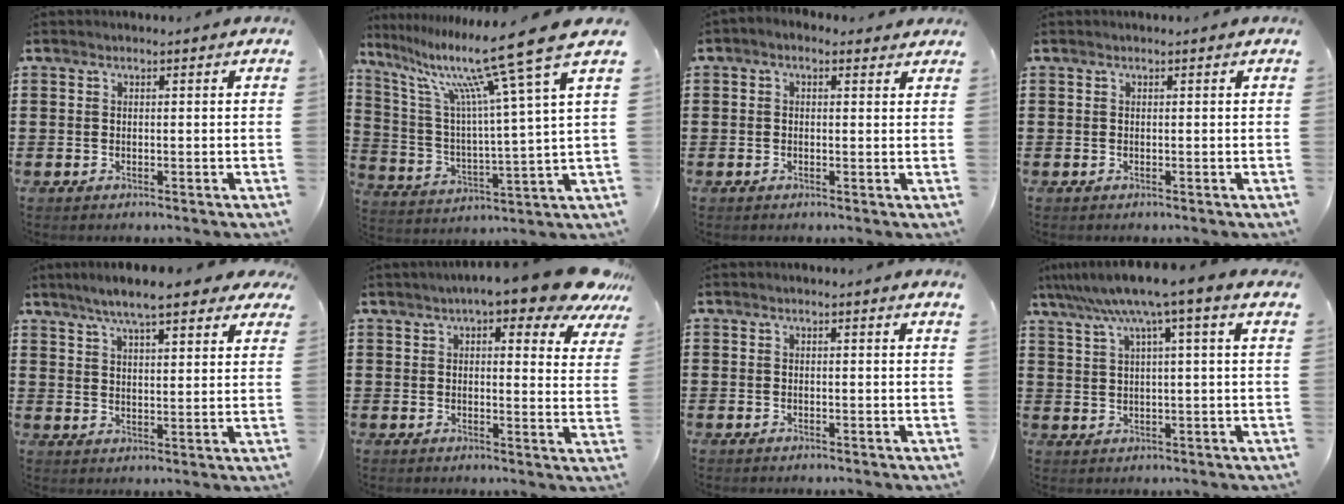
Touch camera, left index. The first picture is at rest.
{"total": 14.9, "force": [10.9, 0.0, 10.2], "torque": [-0.211, -0.069, 0.167]}
{"total": 1.0, "force": [0.2, 0.6, 0.8], "torque": [-0.017, 0.003, 0.003]}
{"total": 0.0}
{"total": 8.0, "force": [6.7, 1.1, 4.2], "torque": [-0.092, -0.012, 0.119]}
{"total": 9.0, "force": [7.2, 1.2, 5.3], "torque": [-0.092, -0.030, 0.124]}
{"total": 0.6, "force": [0.4, -0.2, 0.4], "torque": [-0.007, -0.003, 0.008]}
{"total": 7.2, "force": [4.6, -0.2, 5.5], "torque": [-0.121, -0.013, 0.076]}